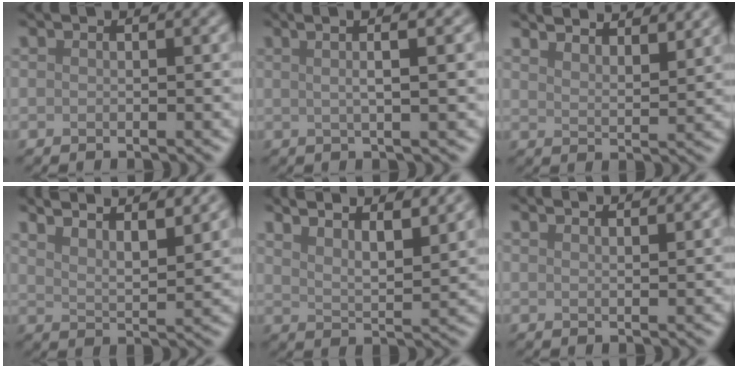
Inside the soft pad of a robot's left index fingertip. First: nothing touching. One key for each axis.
{"total": 6.0, "fx": 2.2, "fy": 2.0, "fz": 5.2, "tx": -0.063, "ty": 0.023, "tz": 0.004}
{"total": 6.8, "fx": 5.9, "fy": 1.7, "fz": 2.9, "tx": -0.025, "ty": 0.016, "tz": 0.061}
{"total": 8.4, "fx": 6.7, "fy": 2.3, "fz": 4.4, "tx": -0.038, "ty": 0.020, "tz": 0.063}
{"total": 8.0, "fx": 6.2, "fy": 2.3, "fz": 4.5, "tx": -0.038, "ty": 0.020, "tz": 0.058}
{"total": 2.8, "fx": 2.3, "fy": 0.9, "fz": 1.3, "tx": 0.008, "ty": 0.011, "tz": 0.006}